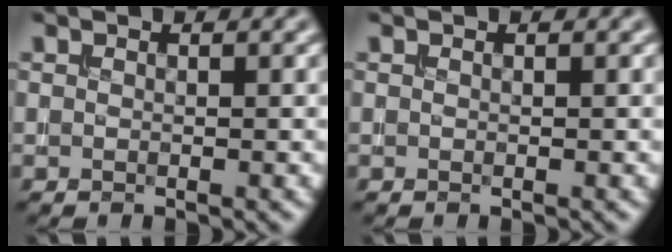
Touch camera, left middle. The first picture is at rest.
{"total": 0.0}